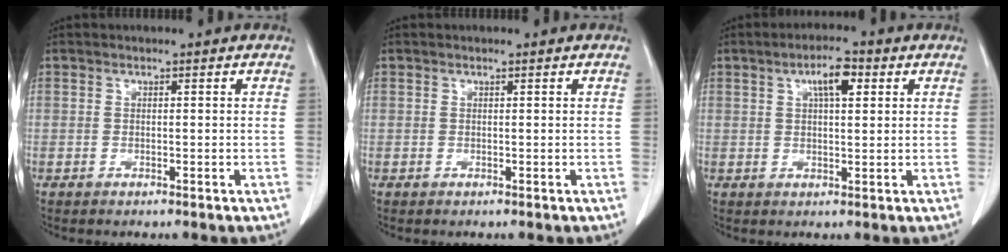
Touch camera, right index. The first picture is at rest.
{"total": 0.0}
{"total": 4.9, "force": [2.0, 1.4, 4.2], "torque": [-0.076, 0.009, 0.034]}